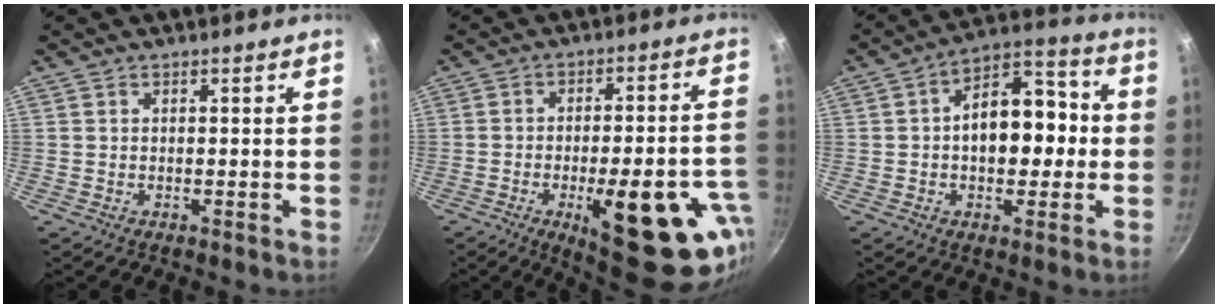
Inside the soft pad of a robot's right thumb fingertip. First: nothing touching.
{"total": 25.1, "force": [-9.3, 9.7, 21.2], "torque": [-0.230, 0.019, -0.111]}
{"total": 14.3, "force": [-0.5, 9.2, 10.9], "torque": [-0.113, 0.041, -0.017]}